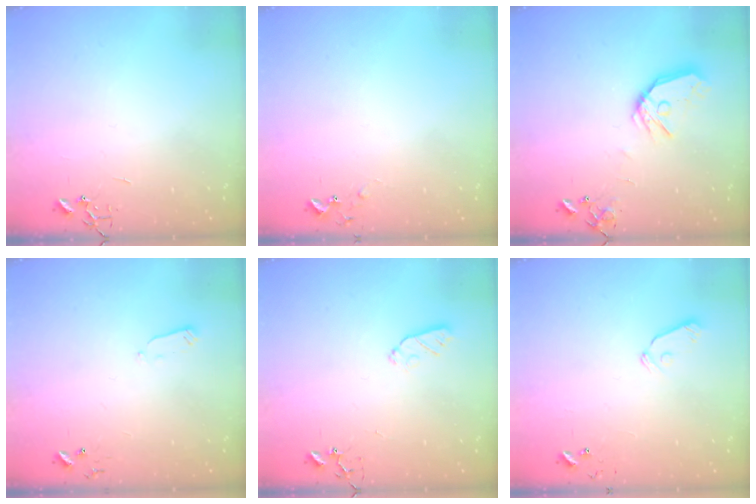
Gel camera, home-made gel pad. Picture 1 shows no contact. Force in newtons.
{"total": 5.0, "press": 5.0, "slide": 0.5}
{"total": 12.5, "press": 12.4, "slide": 0.9}
{"total": 2.4, "press": 2.3, "slide": 0.4}
{"total": 5.5, "press": 5.4, "slide": 1.1}
{"total": 6.0, "press": 6.0, "slide": 0.7}